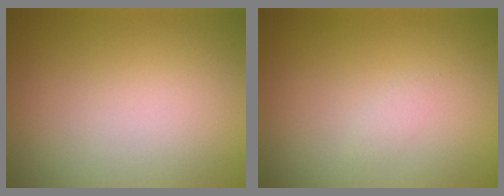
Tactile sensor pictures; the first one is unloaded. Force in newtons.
{"total": 0.5, "press": 0.5, "slide": 0.0}